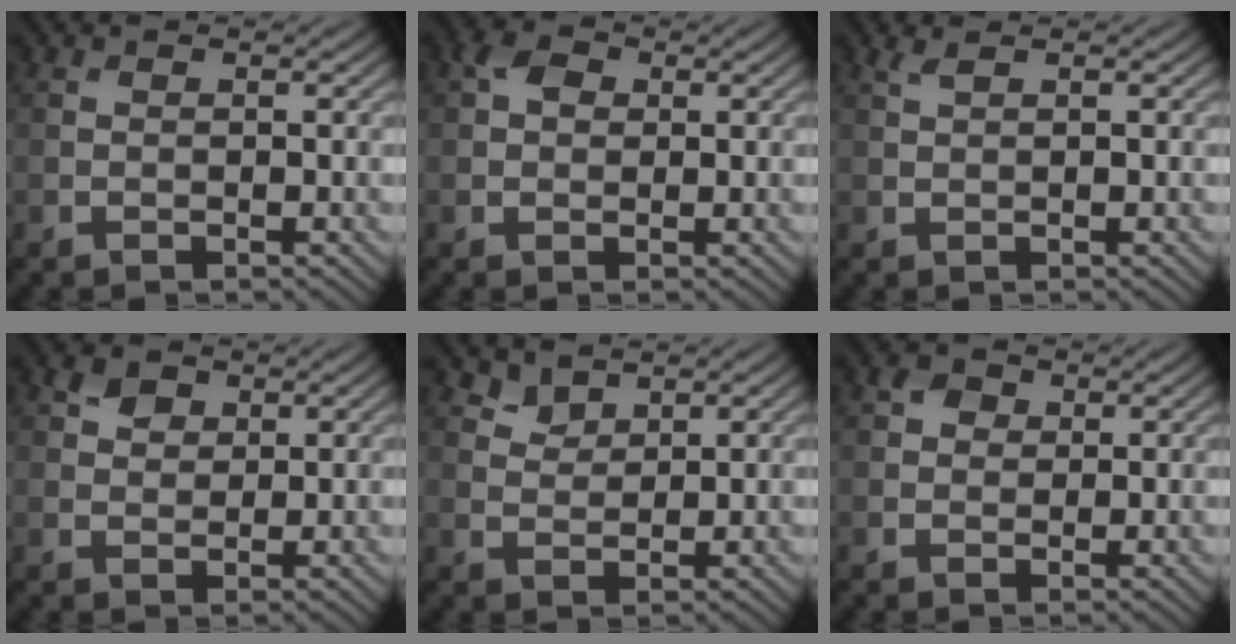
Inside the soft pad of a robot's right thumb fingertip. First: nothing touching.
{"total": 2.8, "force": [0.9, 2.1, 1.6], "torque": [-0.032, 0.005, 0.009]}
{"total": 1.0, "force": [0.7, 0.1, 0.7], "torque": [-0.021, 0.005, 0.015]}
{"total": 2.5, "force": [1.4, 1.8, 1.0], "torque": [-0.022, 0.000, 0.025]}
{"total": 2.2, "force": [1.9, 1.1, 0.5], "torque": [-0.012, -0.007, 0.042]}
{"total": 2.1, "force": [0.8, 1.7, 0.9], "torque": [-0.015, 0.002, 0.010]}